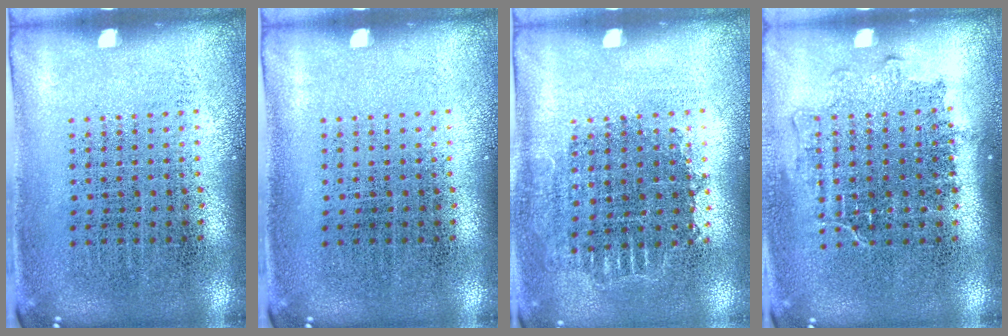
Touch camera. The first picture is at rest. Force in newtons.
{"total": 0.0}
{"total": 0.9, "press": 0.9, "slide": 0.2}
{"total": 1.2, "press": 1.1, "slide": 0.6}